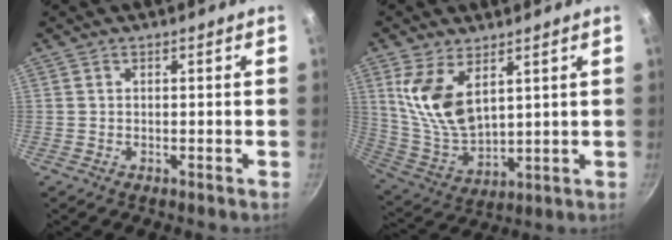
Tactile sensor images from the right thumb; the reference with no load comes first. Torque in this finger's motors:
{"motor_torque": [0.01, 0.43, 0.63, 0.12, 0.33]}